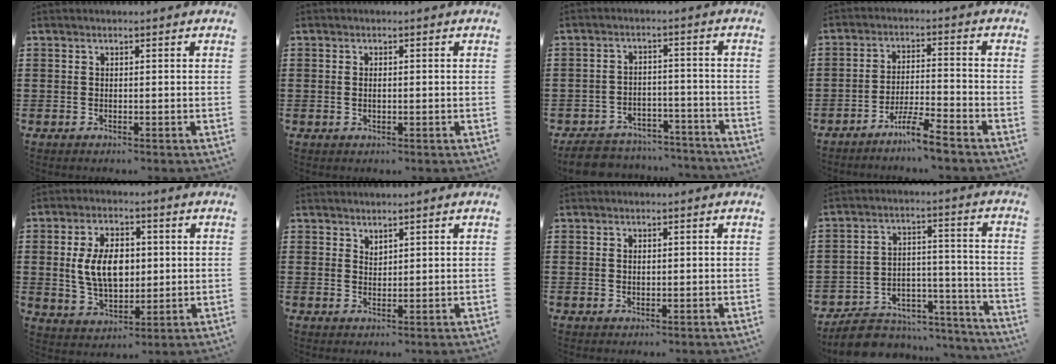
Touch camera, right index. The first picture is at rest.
{"total": 1.1, "force": [0.0, 0.5, 1.0], "torque": [-0.020, 0.003, -0.002]}
{"total": 6.1, "force": [-5.8, 1.6, 1.1], "torque": [-0.024, 0.016, -0.115]}
{"total": 5.6, "force": [-5.0, -0.3, 2.6], "torque": [-0.066, -0.011, -0.100]}
{"total": 8.8, "force": [0.9, 5.4, 6.8], "torque": [-0.151, 0.008, 0.010]}
{"total": 1.4, "force": [1.4, 0.3, -0.1], "torque": [0.001, 0.001, 0.027]}
{"total": 0.8, "force": [0.2, 0.5, 0.6], "torque": [-0.014, 0.003, 0.004]}
{"total": 6.9, "force": [-6.1, 2.9, 1.4], "torque": [-0.025, 0.019, -0.117]}